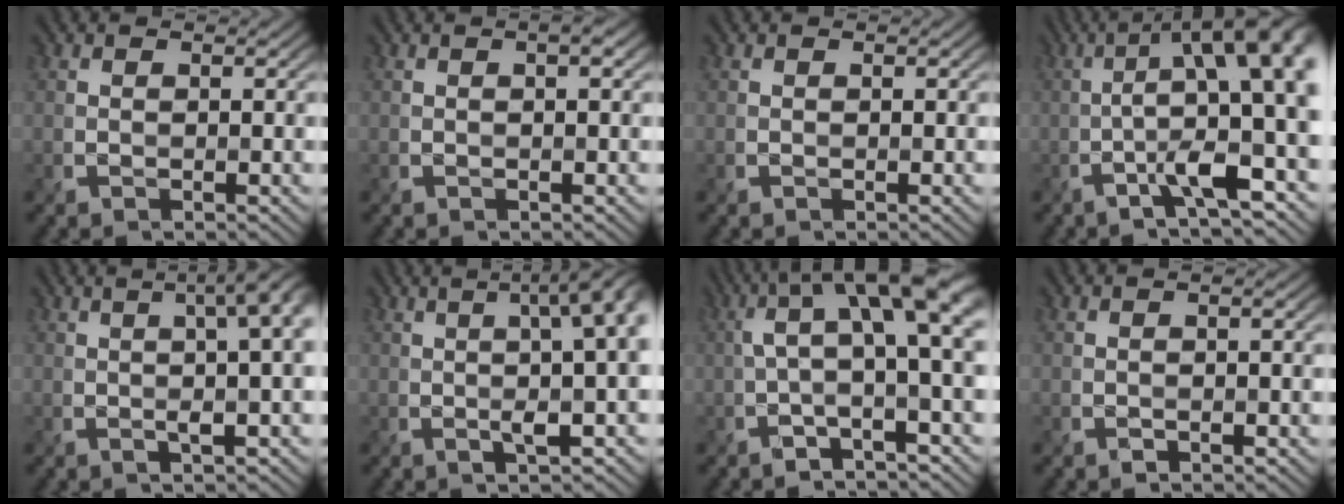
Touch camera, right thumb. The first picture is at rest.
{"total": 1.5, "force": [0.3, 0.4, 1.4], "torque": [-0.020, 0.003, 0.005]}
{"total": 0.0}
{"total": 12.5, "force": [-0.3, 3.5, 12.0], "torque": [-0.177, 0.021, -0.013]}
{"total": 7.6, "force": [0.8, 2.2, 7.2], "torque": [-0.068, 0.028, -0.003]}
{"total": 9.5, "force": [0.6, 2.8, 9.1], "torque": [-0.088, 0.030, -0.010]}
{"total": 9.2, "force": [1.8, 2.4, 8.6], "torque": [-0.148, 0.026, 0.026]}
{"total": 1.2, "force": [-0.4, 0.1, 1.1], "torque": [-0.018, 0.003, -0.007]}